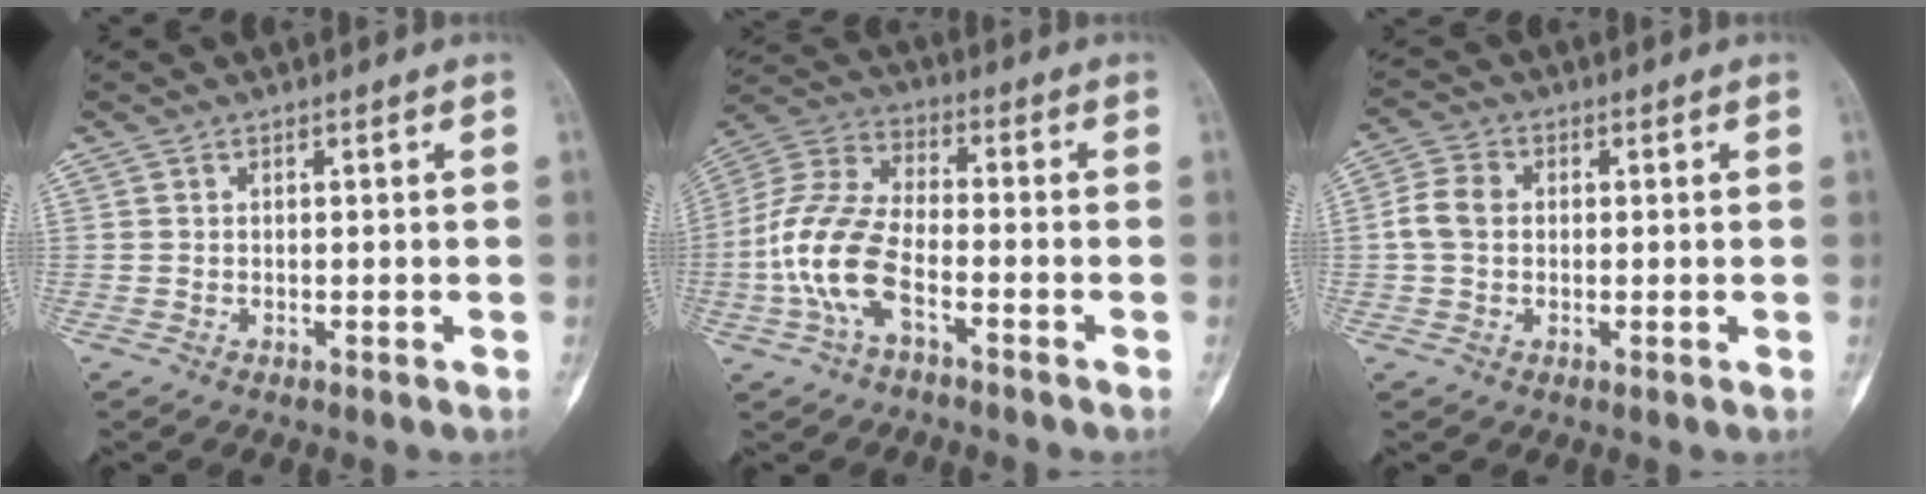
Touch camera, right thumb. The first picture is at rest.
{"total": 13.1, "force": [-4.3, 6.3, 10.6], "torque": [-0.233, 0.036, -0.089]}
{"total": 5.2, "force": [0.2, 4.1, 3.2], "torque": [-0.065, 0.014, -0.003]}